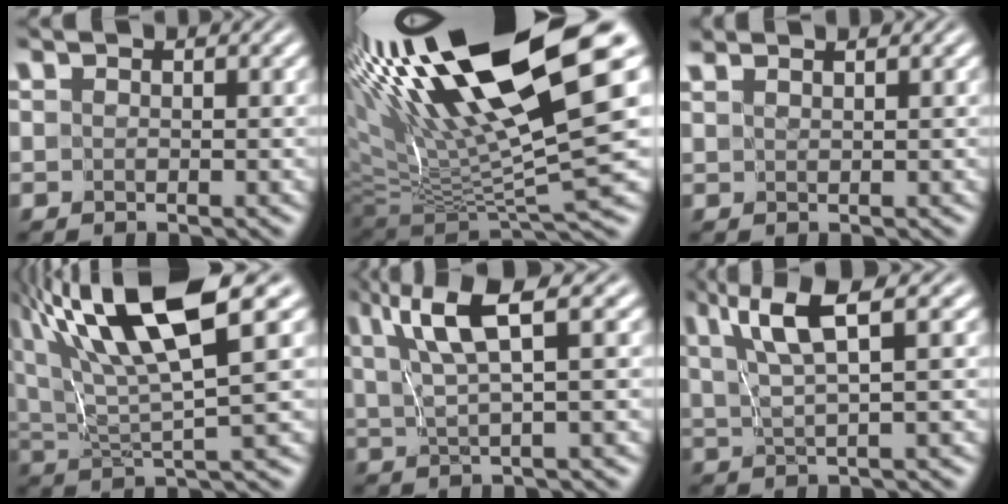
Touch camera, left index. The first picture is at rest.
{"total": 17.5, "force": [7.7, 3.7, 15.3], "torque": [-0.259, 0.017, 0.136]}
{"total": 1.9, "force": [1.8, 0.1, 0.5], "torque": [-0.003, -0.003, 0.022]}
{"total": 12.1, "force": [6.2, 2.7, 10.0], "torque": [-0.193, 0.024, 0.114]}
{"total": 5.5, "force": [2.7, 0.6, 4.7], "torque": [-0.086, 0.010, 0.053]}
{"total": 4.9, "force": [2.6, 0.5, 4.1], "torque": [-0.076, 0.006, 0.051]}